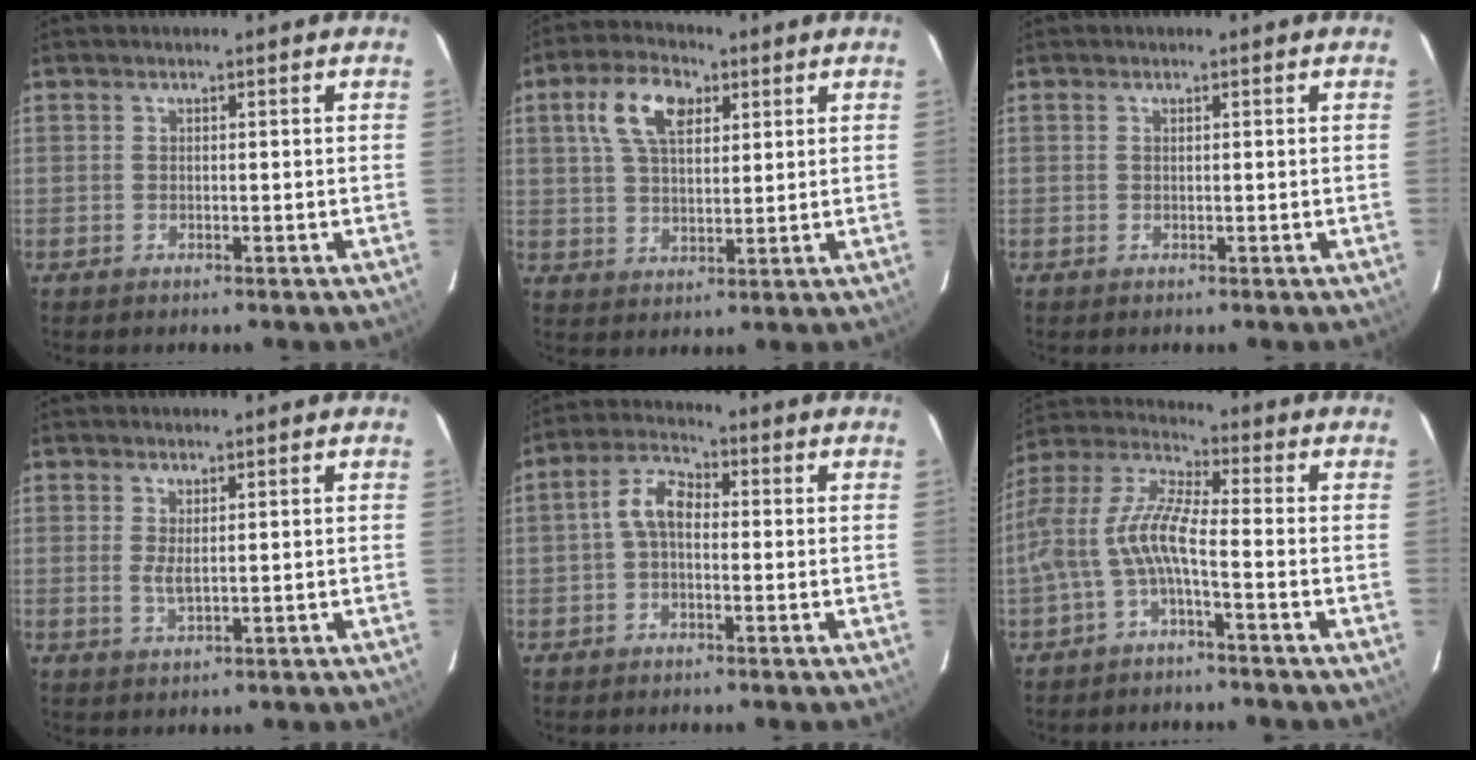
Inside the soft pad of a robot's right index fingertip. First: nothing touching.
{"total": 9.8, "force": [4.1, 5.3, 7.2], "torque": [-0.141, 0.026, 0.076]}
{"total": 0.0}
{"total": 2.3, "force": [0.7, 0.6, 2.1], "torque": [-0.040, -0.005, 0.013]}
{"total": 5.3, "force": [-0.3, 3.3, 4.2], "torque": [-0.085, 0.021, -0.008]}
{"total": 10.5, "force": [-3.2, 2.2, 9.8], "torque": [-0.219, 0.011, -0.063]}